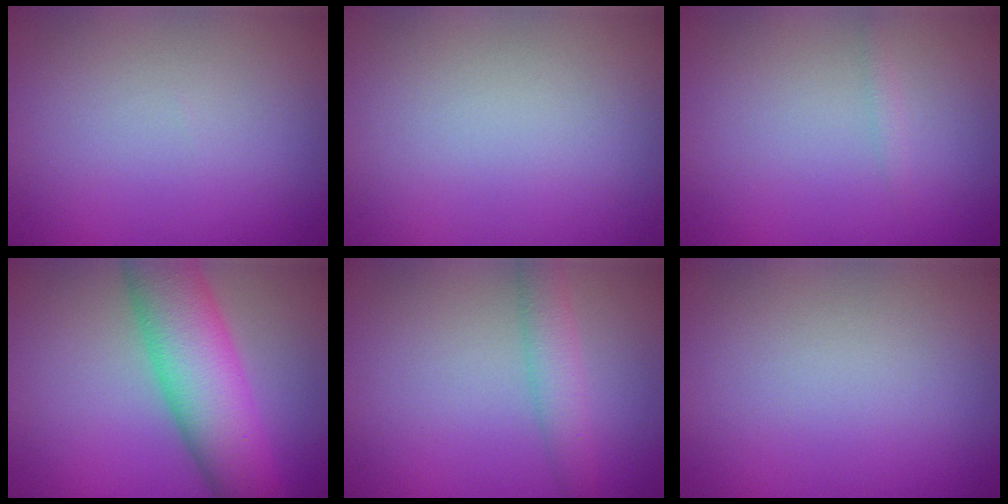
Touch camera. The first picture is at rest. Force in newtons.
{"total": 0.0}
{"total": 0.6, "press": 0.6, "slide": 0.0}
{"total": 9.4, "press": 9.4, "slide": 0.2}
{"total": 2.6, "press": 2.6, "slide": 0.1}
{"total": 0.0}